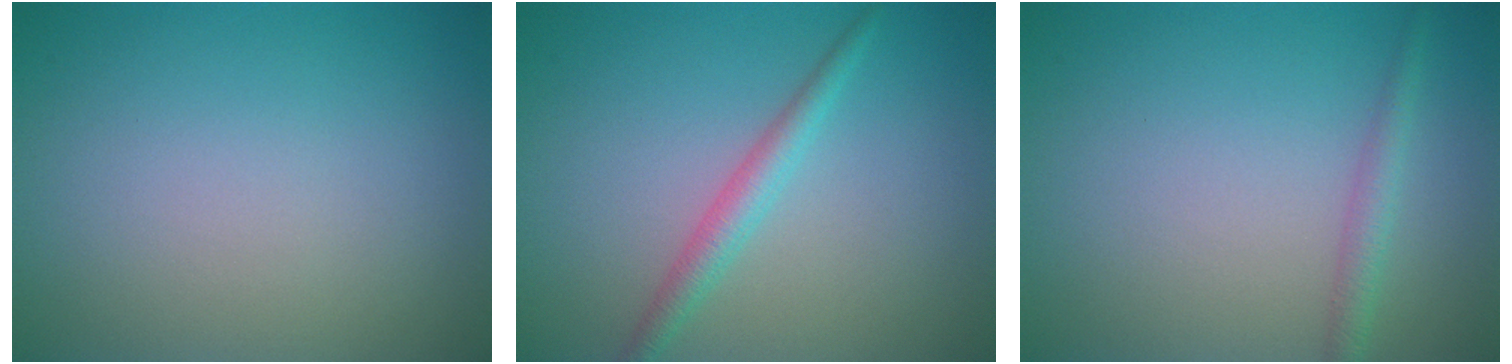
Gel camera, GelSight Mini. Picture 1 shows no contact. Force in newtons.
{"total": 2.2, "press": 2.2, "slide": 0.0}
{"total": 1.7, "press": 1.7, "slide": 0.1}